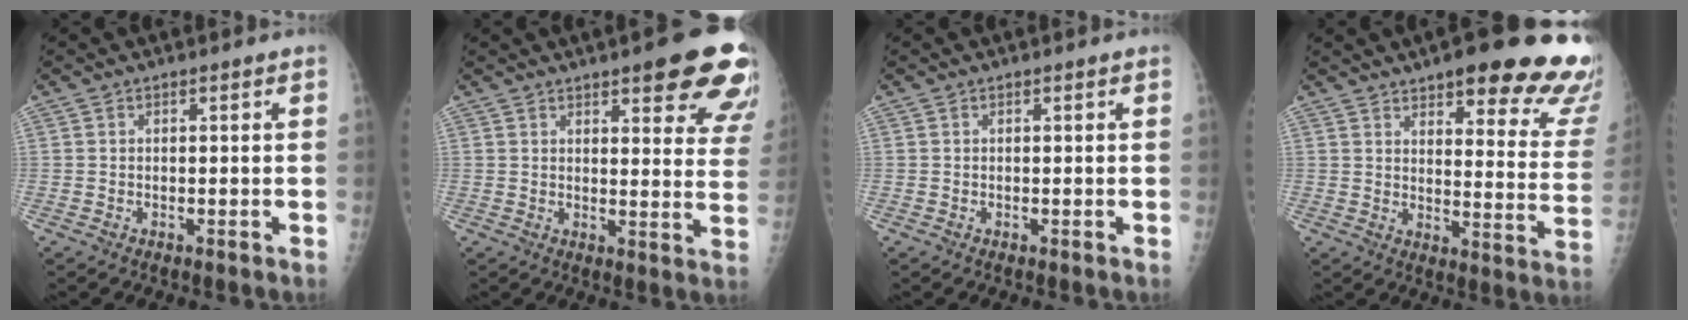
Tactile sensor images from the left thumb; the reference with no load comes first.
{"total": 16.3, "force": [10.1, 4.6, 12.0], "torque": [-0.113, -0.040, 0.110]}
{"total": 0.0}
{"total": 23.7, "force": [16.5, 6.3, 15.8], "torque": [-0.160, -0.076, 0.195]}